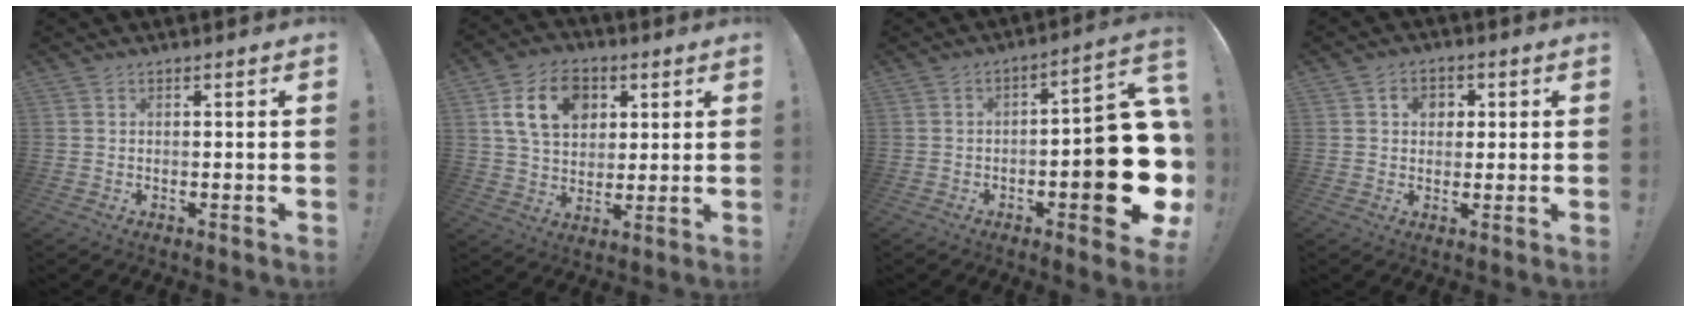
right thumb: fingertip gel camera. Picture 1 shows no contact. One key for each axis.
{"total": 15.7, "fx": 5.6, "fy": 11.6, "fz": 8.9, "tx": -0.138, "ty": -0.012, "tz": 0.107}
{"total": 18.4, "fx": -4.8, "fy": 6.0, "fz": 16.7, "tx": -0.195, "ty": 0.020, "tz": -0.068}
{"total": 4.9, "fx": 1.3, "fy": 4.2, "fz": 2.2, "tx": -0.028, "ty": 0.002, "tz": 0.020}